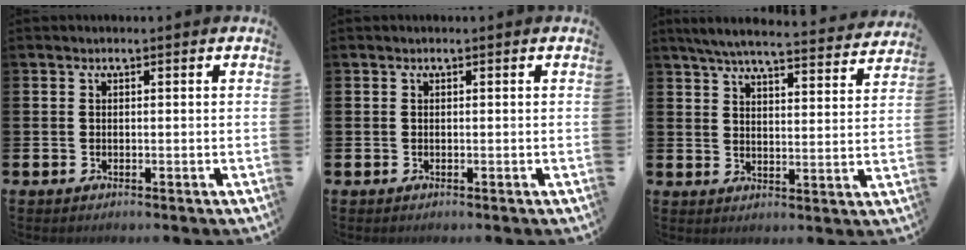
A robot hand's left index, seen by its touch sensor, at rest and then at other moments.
{"total": 0.0}
{"total": 6.2, "force": [5.8, 0.4, 2.1], "torque": [-0.053, -0.041, 0.099]}